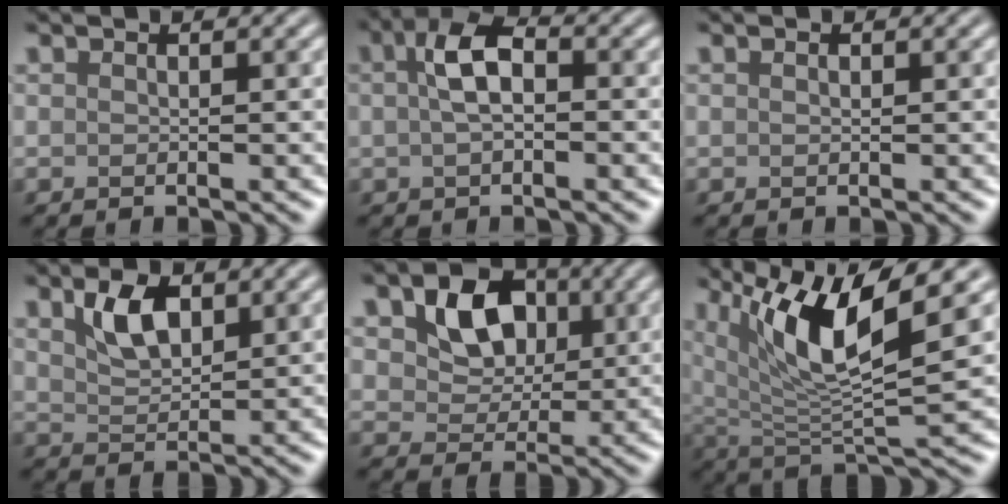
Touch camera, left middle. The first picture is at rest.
{"total": 3.6, "force": [0.3, 1.7, 3.2], "torque": [-0.061, 0.009, -0.003]}
{"total": 0.0}
{"total": 3.5, "force": [1.9, 1.8, 2.3], "torque": [-0.051, 0.003, 0.038]}
{"total": 5.9, "force": [1.9, 4.4, 3.4], "torque": [-0.070, -0.001, 0.021]}
{"total": 9.6, "force": [4.8, 2.4, 8.0], "torque": [-0.148, -0.006, 0.092]}